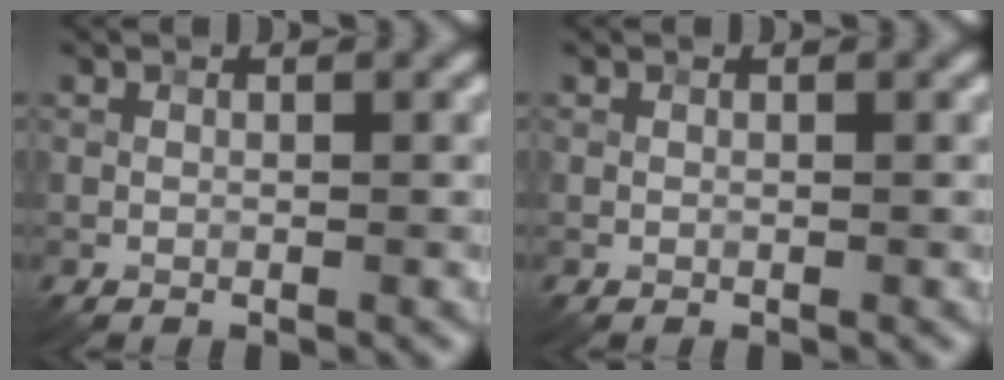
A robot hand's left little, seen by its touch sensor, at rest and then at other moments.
{"total": 0.0}